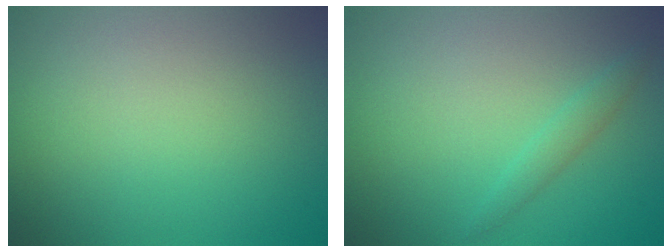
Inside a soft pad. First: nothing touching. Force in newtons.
{"total": 1.3, "press": 1.3, "slide": 0.0}